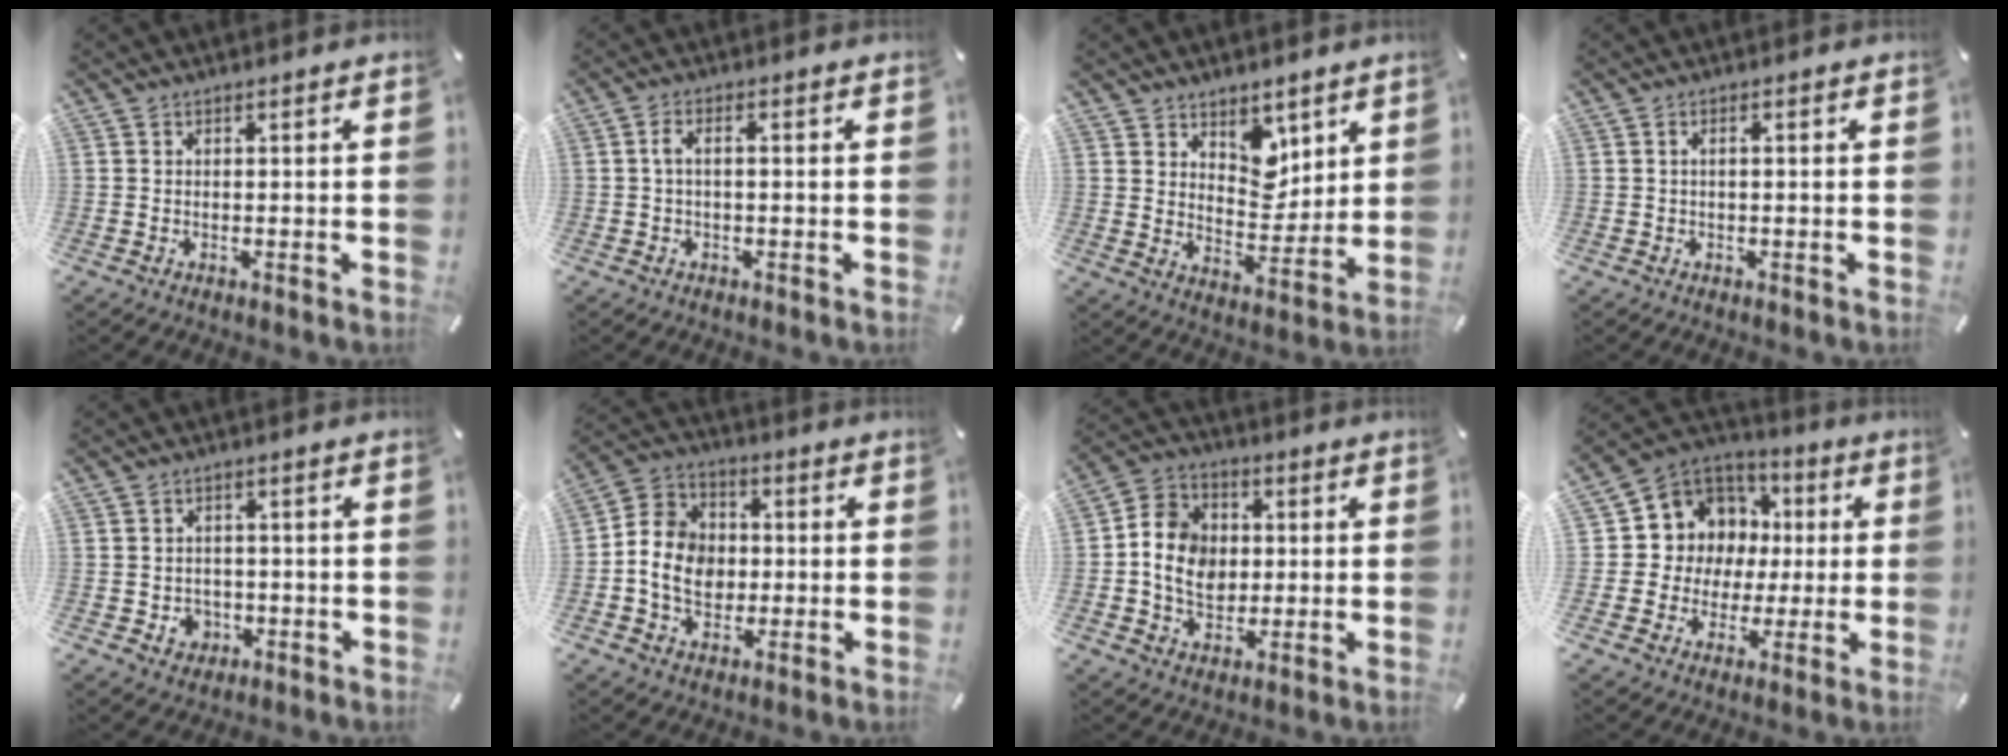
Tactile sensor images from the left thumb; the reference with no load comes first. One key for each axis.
{"total": 3.1, "fx": -0.2, "fy": 1.1, "fz": 2.9, "tx": -0.053, "ty": 0.007, "tz": -0.004}
{"total": 9.1, "fx": 5.7, "fy": 6.3, "fz": 3.2, "tx": -0.033, "ty": -0.041, "tz": 0.103}
{"total": 1.2, "fx": 0.0, "fy": 0.3, "fz": 1.2, "tx": -0.022, "ty": 0.000, "tz": -0.001}
{"total": 4.2, "fx": -1.0, "fy": 3.9, "fz": 1.4, "tx": -0.010, "ty": 0.000, "tz": -0.020}
{"total": 10.2, "fx": -1.4, "fy": 8.9, "fz": 4.8, "tx": -0.100, "ty": 0.023, "tz": -0.023}
{"total": 10.5, "fx": -0.2, "fy": 9.1, "fz": 5.3, "tx": -0.112, "ty": 0.018, "tz": 0.000}
{"total": 10.5, "fx": 1.3, "fy": 10.4, "fz": 1.2, "tx": -0.034, "ty": -0.022, "tz": 0.036}